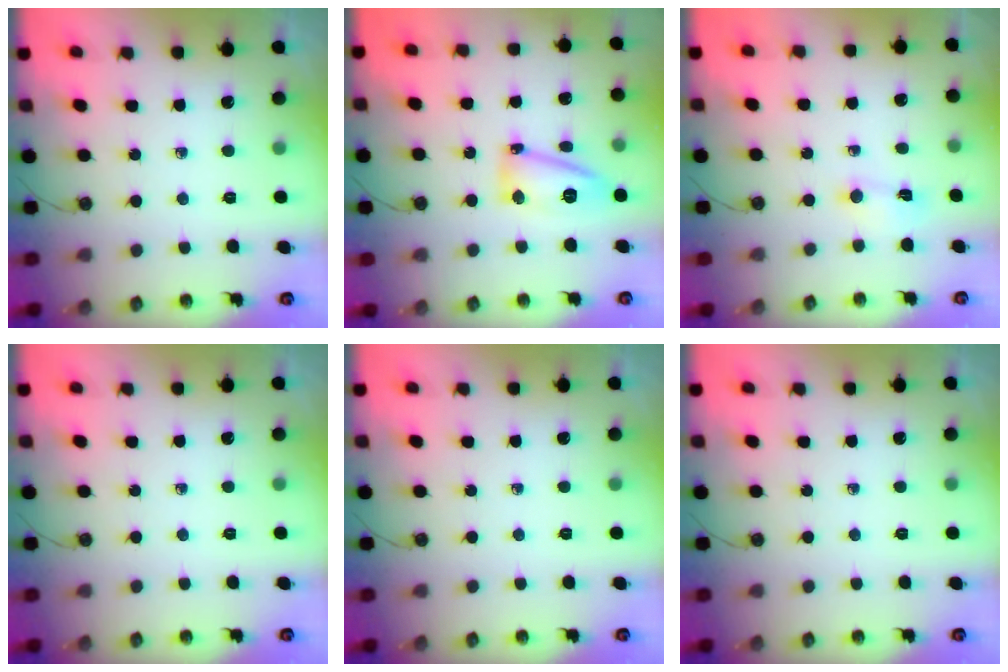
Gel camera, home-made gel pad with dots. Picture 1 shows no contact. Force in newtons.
{"total": 11.8, "press": 11.7, "slide": 0.9}
{"total": 3.4, "press": 3.4, "slide": 0.3}
{"total": 0.0}
{"total": 0.0}
{"total": 0.0}